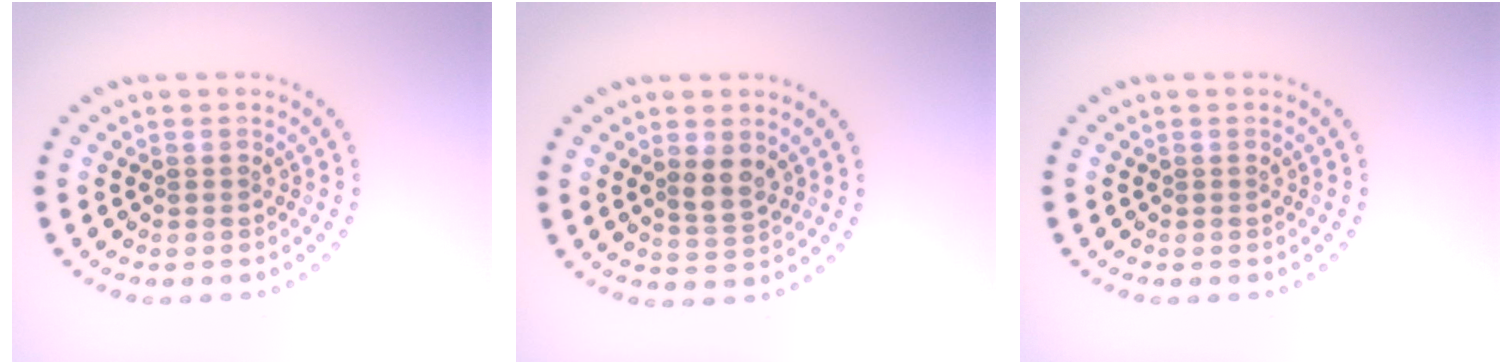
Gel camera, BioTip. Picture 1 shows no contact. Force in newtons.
{"total": 2.1, "press": 2.0, "slide": 0.9}
{"total": 0.0}